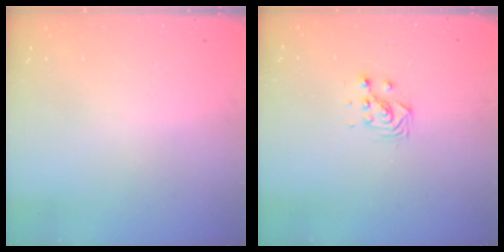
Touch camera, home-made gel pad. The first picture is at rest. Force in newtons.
{"total": 3.2, "press": 3.2, "slide": 0.5}